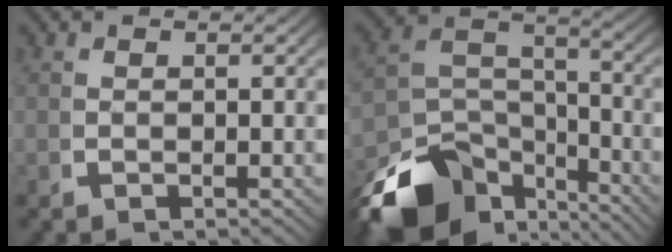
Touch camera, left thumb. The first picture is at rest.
{"total": 12.5, "force": [-5.2, 7.5, 8.6], "torque": [-0.155, -0.037, -0.080]}